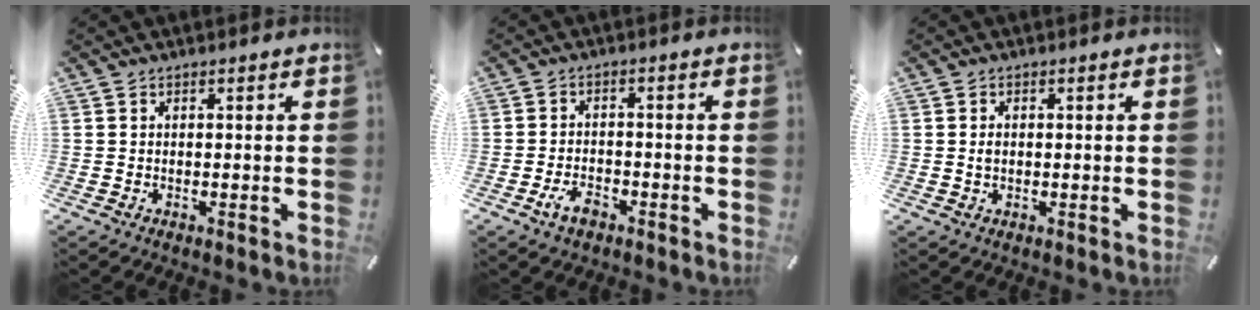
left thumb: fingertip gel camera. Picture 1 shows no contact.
{"total": 4.7, "force": [-2.8, 2.6, 2.7], "torque": [-0.062, 0.011, -0.055]}
{"total": 1.4, "force": [0.1, 0.8, 1.1], "torque": [-0.023, 0.005, 0.000]}